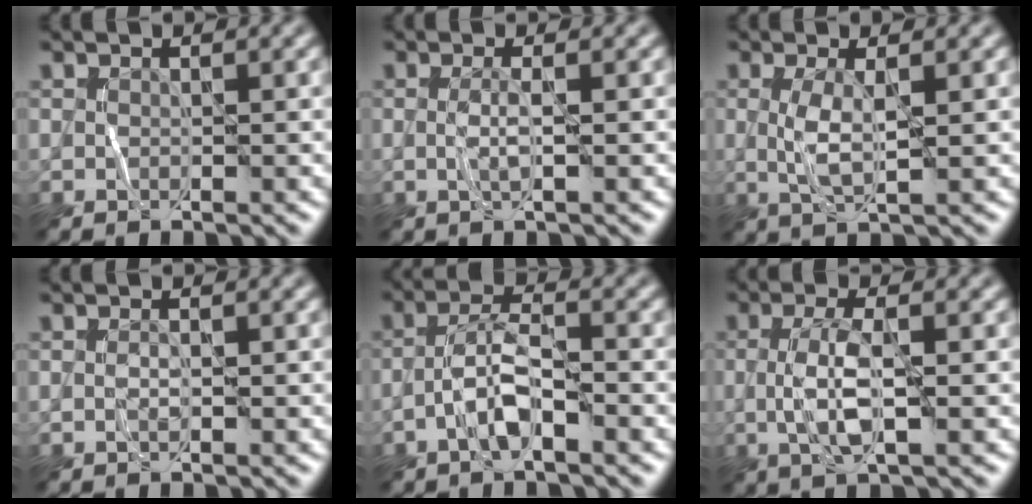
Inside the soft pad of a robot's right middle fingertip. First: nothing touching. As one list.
[{"total": 1.2, "force": [0.0, 0.2, 1.2], "torque": [-0.028, 0.003, -0.002]}, {"total": 2.5, "force": [0.2, 0.5, 2.4], "torque": [-0.056, 0.006, 0.005]}, {"total": 0.0}, {"total": 3.5, "force": [-1.9, 0.7, 2.8], "torque": [-0.057, 0.020, -0.044]}, {"total": 3.8, "force": [-0.5, 1.0, 3.6], "torque": [-0.080, 0.007, -0.013]}]